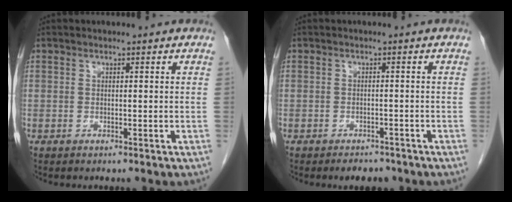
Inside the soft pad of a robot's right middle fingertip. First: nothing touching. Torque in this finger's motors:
{"motor_torque": [0.24, -0.49, -0.04, -0.01]}